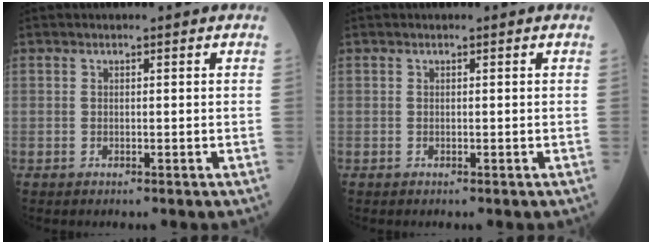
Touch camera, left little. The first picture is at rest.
{"total": 0.0}